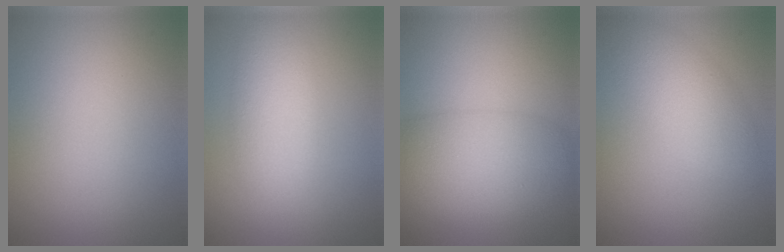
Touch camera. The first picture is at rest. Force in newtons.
{"total": 3.8, "press": 3.8, "slide": 0.1}
{"total": 6.8, "press": 6.8, "slide": 0.4}
{"total": 3.7, "press": 3.7, "slide": 0.1}